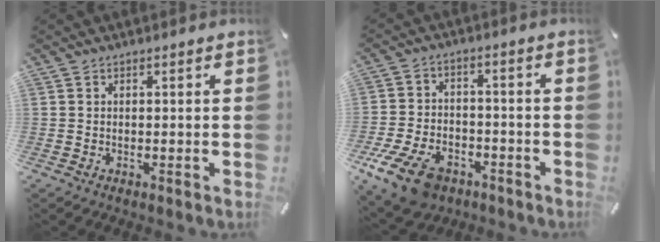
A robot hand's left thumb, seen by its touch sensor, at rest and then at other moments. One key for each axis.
{"total": 12.5, "fx": -7.2, "fy": 7.6, "fz": 6.9, "tx": -0.138, "ty": 0.045, "tz": -0.126}